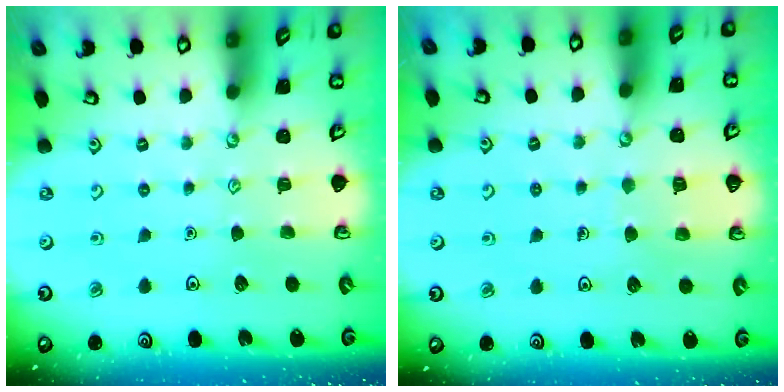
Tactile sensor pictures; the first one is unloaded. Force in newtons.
{"total": 6.1, "press": 6.1, "slide": 0.4}